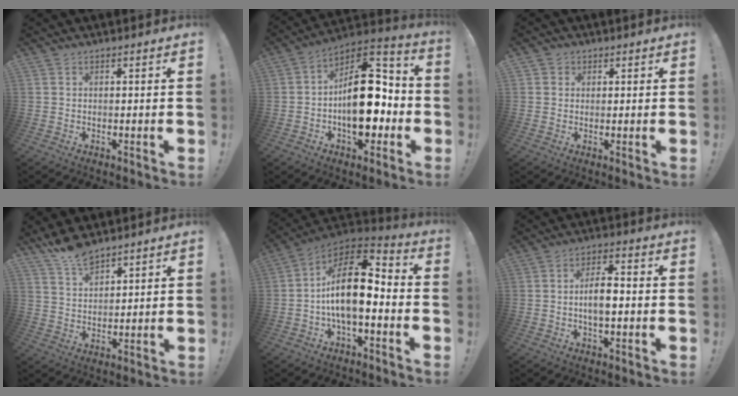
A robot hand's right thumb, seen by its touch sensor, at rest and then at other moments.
{"total": 20.6, "force": [-1.7, 12.3, 16.4], "torque": [-0.222, 0.021, -0.015]}
{"total": 2.1, "force": [0.8, 1.9, 0.4], "torque": [0.000, -0.002, 0.012]}
{"total": 8.1, "force": [7.2, 2.4, 3.0], "torque": [-0.064, -0.043, 0.136]}
{"total": 16.7, "force": [-0.8, 7.7, 14.8], "torque": [-0.259, 0.010, -0.014]}
{"total": 6.9, "force": [-1.0, 2.9, 6.2], "torque": [-0.108, 0.004, -0.024]}